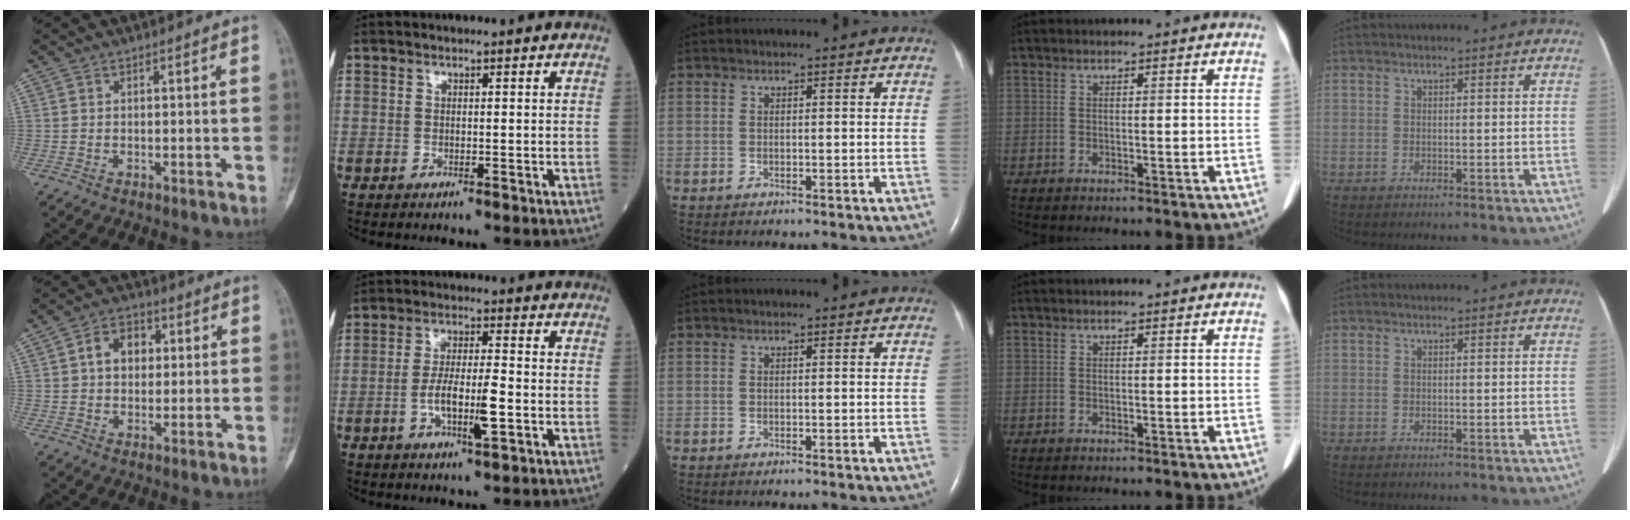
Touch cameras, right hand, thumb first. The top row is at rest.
{"thumb": {"total": 7.4, "force": [1.3, 5.5, 4.7], "torque": [-0.049, 0.012, 0.016]}, "index": {"total": 7.1, "force": [-2.0, 1.1, 6.7], "torque": [-0.124, 0.000, -0.038]}}